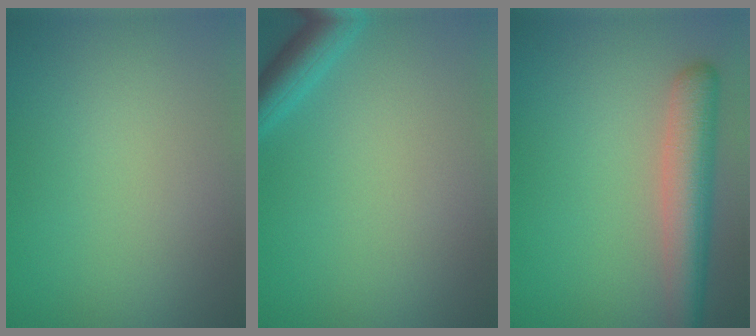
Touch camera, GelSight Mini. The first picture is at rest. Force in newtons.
{"total": 2.9, "press": 2.9, "slide": 0.2}
{"total": 5.1, "press": 5.1, "slide": 0.3}